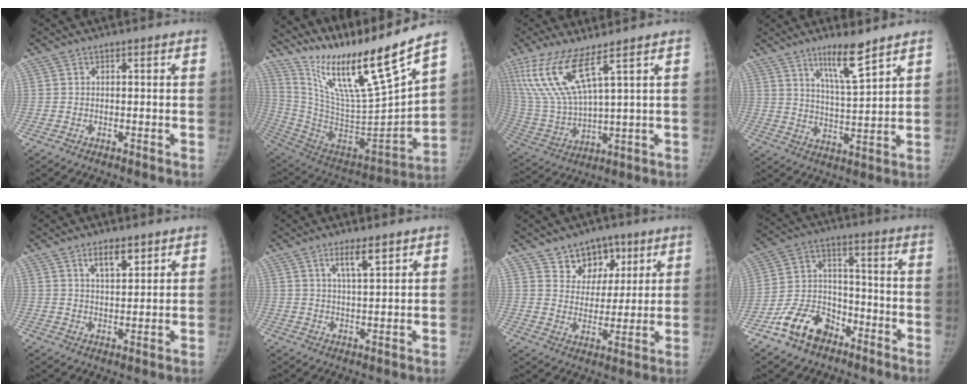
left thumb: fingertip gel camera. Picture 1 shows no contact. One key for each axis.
{"total": 25.2, "fx": 19.0, "fy": 2.1, "fz": 16.4, "tx": -0.250, "ty": -0.108, "tz": 0.350}
{"total": 13.7, "fx": 7.6, "fy": 2.8, "fz": 11.0, "tx": -0.255, "ty": -0.037, "tz": 0.168}
{"total": 8.9, "fx": 6.3, "fy": 1.0, "fz": 6.3, "tx": -0.104, "ty": -0.051, "tz": 0.115}
{"total": 5.1, "fx": 3.2, "fy": 2.0, "fz": 3.4, "tx": -0.041, "ty": -0.021, "tz": 0.054}
{"total": 4.7, "fx": 2.9, "fy": 1.0, "fz": 3.6, "tx": -0.060, "ty": -0.018, "tz": 0.054}
{"total": 8.6, "fx": 5.3, "fy": 6.2, "fz": 2.7, "tx": 0.000, "ty": -0.029, "tz": 0.090}
{"total": 11.6, "fx": -7.5, "fy": 7.4, "fz": 5.0, "tx": -0.071, "ty": 0.060, "tz": -0.138}